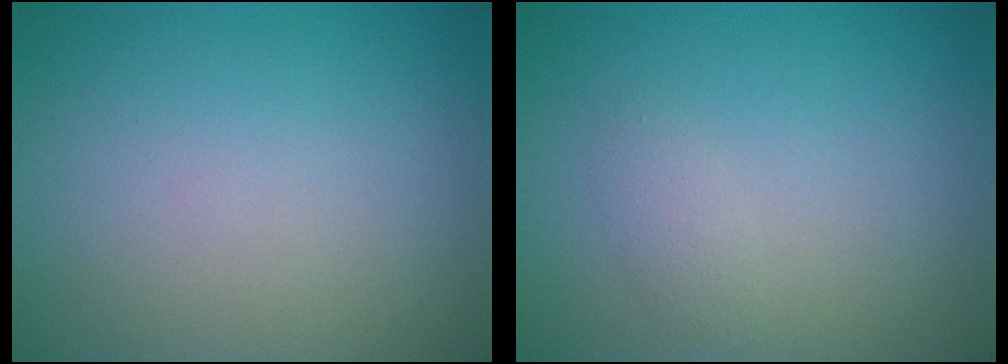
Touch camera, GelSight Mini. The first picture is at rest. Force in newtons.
{"total": 1.1, "press": 1.1, "slide": 0.0}